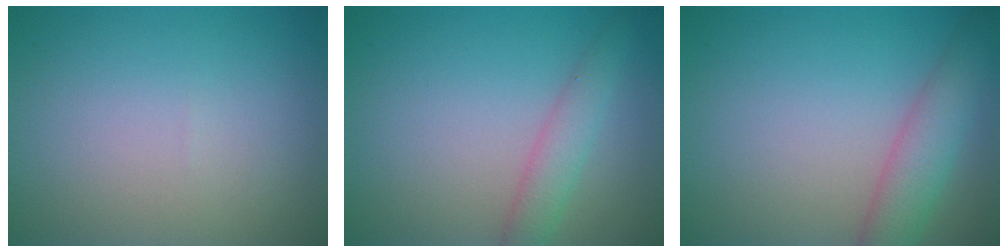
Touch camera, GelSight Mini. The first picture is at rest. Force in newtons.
{"total": 2.4, "press": 2.4, "slide": 0.1}
{"total": 4.0, "press": 4.0, "slide": 0.2}